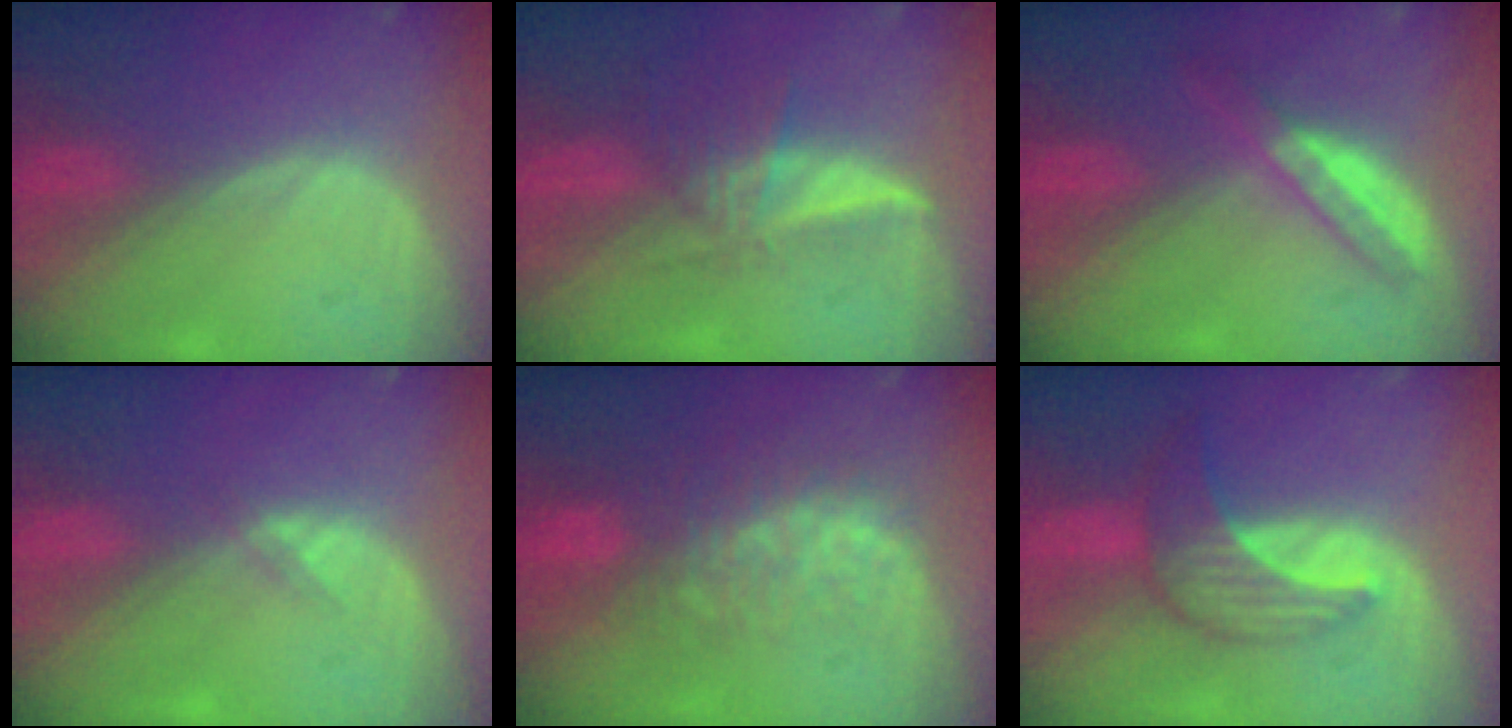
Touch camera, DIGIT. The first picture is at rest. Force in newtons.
{"total": 6.0, "press": 5.2, "slide": 2.9}
{"total": 5.5, "press": 4.9, "slide": 2.5}
{"total": 1.3, "press": 0.9, "slide": 0.9}
{"total": 9.1, "press": 8.0, "slide": 4.5}
{"total": 7.3, "press": 6.8, "slide": 2.7}